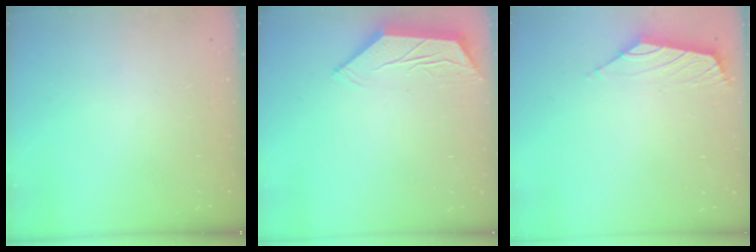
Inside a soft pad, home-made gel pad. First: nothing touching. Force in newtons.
{"total": 4.2, "press": 4.1, "slide": 0.3}
{"total": 1.8, "press": 1.6, "slide": 0.6}